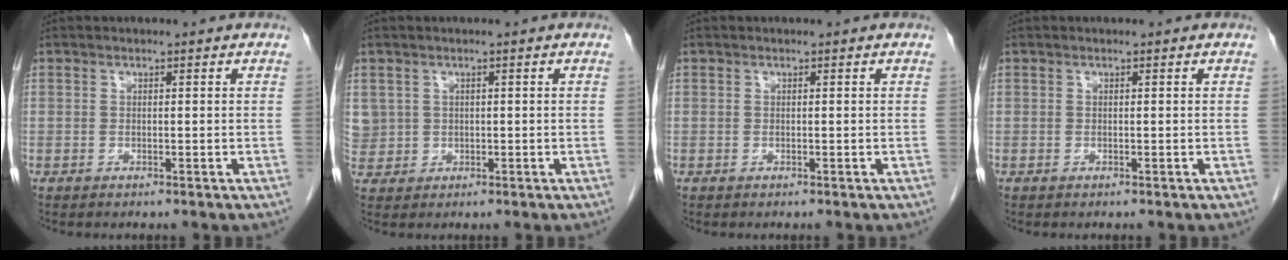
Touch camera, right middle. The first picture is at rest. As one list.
[{"total": 4.1, "force": [1.1, 4.0, 0.5], "torque": [-0.015, 0.010, 0.032]}, {"total": 0.0}, {"total": 0.0}]